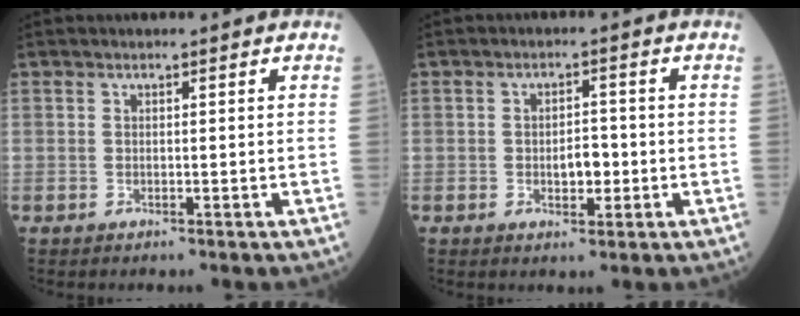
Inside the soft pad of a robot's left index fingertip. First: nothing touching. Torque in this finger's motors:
{"motor_torque": [0.16, 0.23, 0.05, 0.01]}